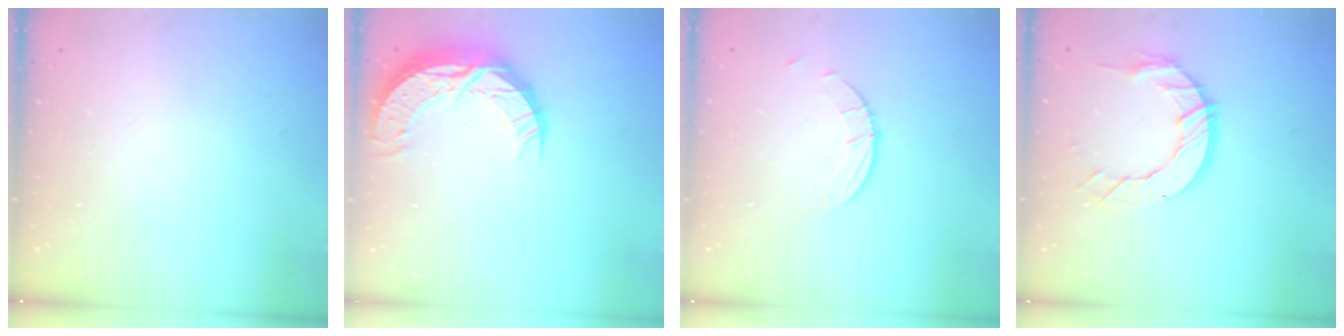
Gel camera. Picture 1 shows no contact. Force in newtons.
{"total": 11.9, "press": 11.9, "slide": 0.9}
{"total": 2.7, "press": 2.7, "slide": 0.3}
{"total": 10.7, "press": 10.6, "slide": 1.1}